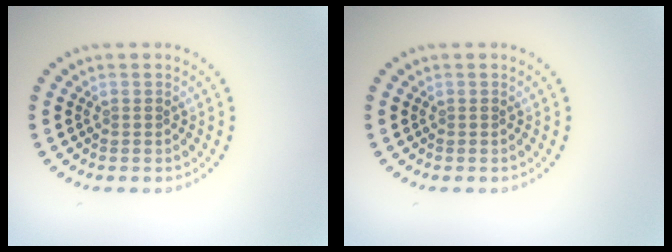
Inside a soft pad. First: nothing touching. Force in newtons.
{"total": 0.0}